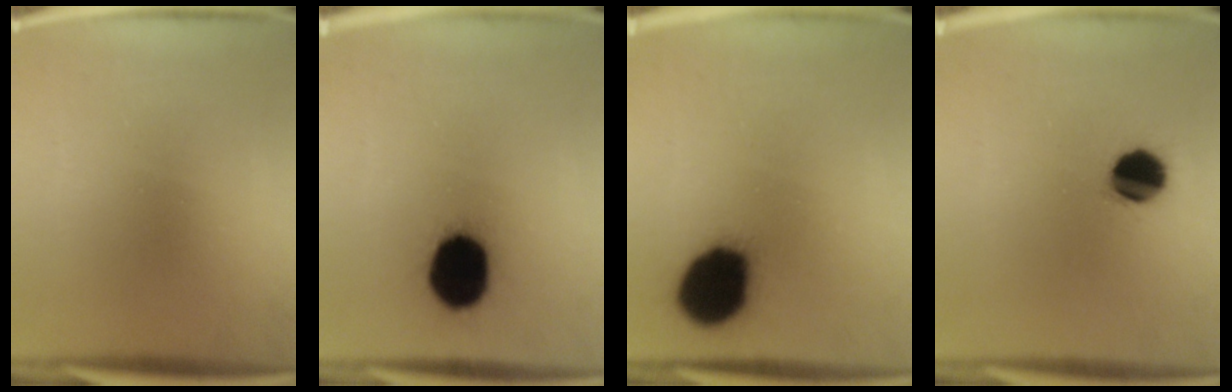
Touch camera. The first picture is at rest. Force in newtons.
{"total": 16.7}
{"total": 17.1}
{"total": 9.4}